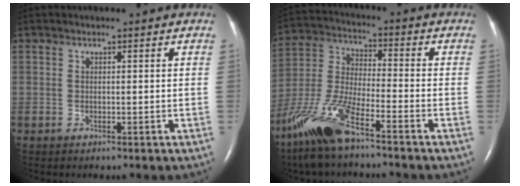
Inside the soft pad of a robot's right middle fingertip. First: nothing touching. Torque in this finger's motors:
{"motor_torque": [1.12, -1.02, 0.25, 0.10]}